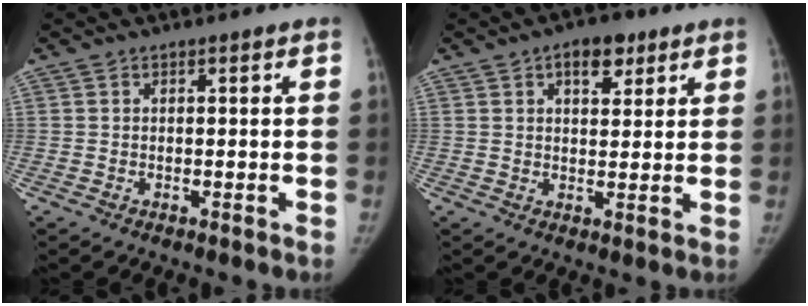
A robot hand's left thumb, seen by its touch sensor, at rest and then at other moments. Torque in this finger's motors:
{"motor_torque": [0.22, -0.12, 0.59, -0.62, 0.13]}